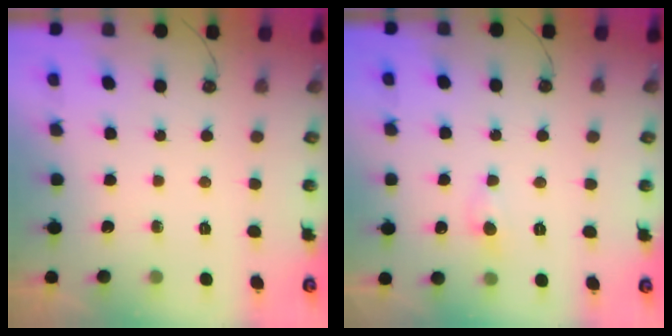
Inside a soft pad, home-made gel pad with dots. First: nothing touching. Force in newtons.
{"total": 1.0, "press": 0.7, "slide": 0.7}